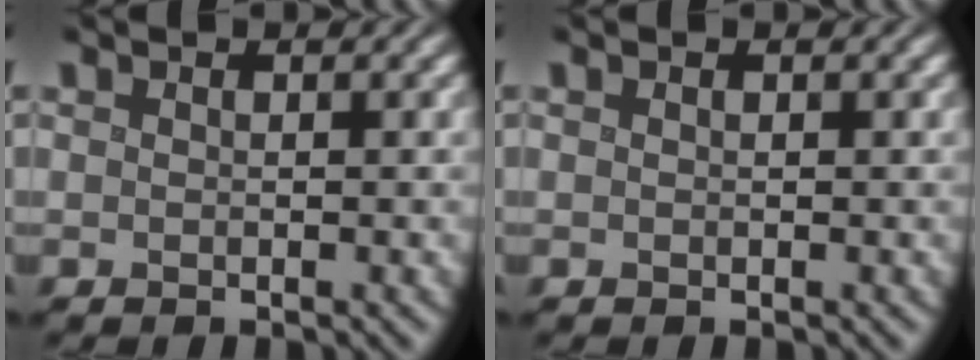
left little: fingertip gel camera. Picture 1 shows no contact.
{"total": 0.0}